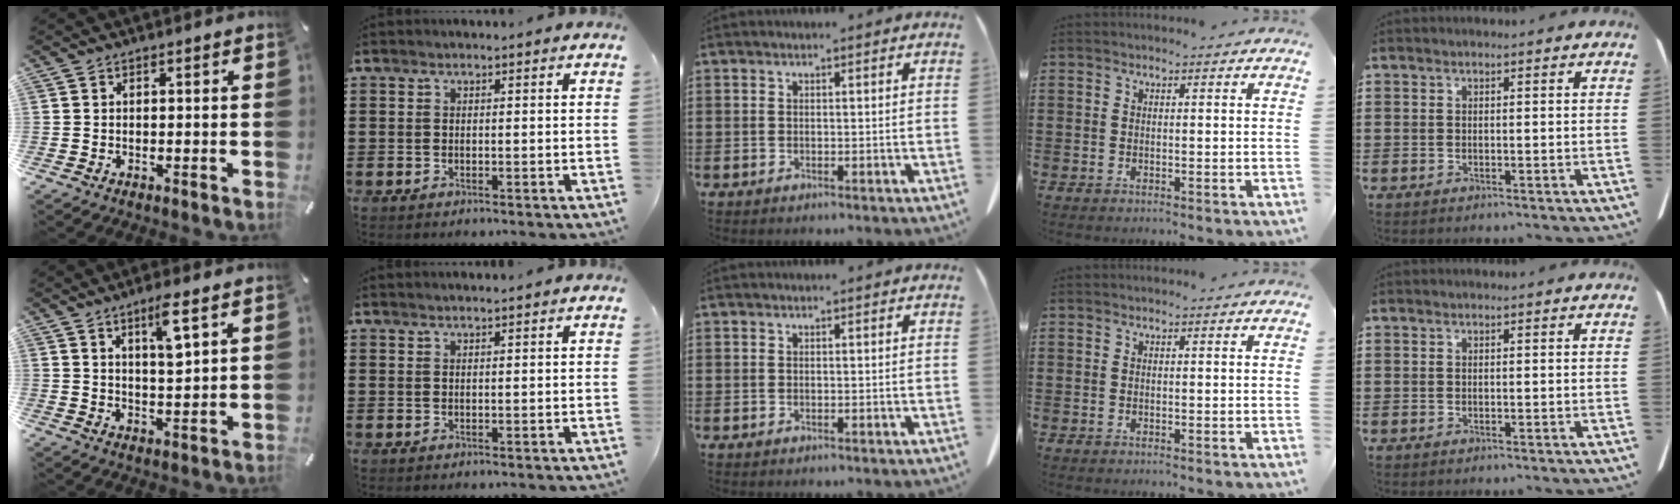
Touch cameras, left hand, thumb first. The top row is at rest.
{"thumb": {"total": 6.7, "force": [3.8, 1.3, 5.4], "torque": [-0.091, -0.017, 0.059]}, "index": {"total": 0.7, "force": [0.6, -0.1, 0.3], "torque": [-0.005, -0.002, 0.013]}}